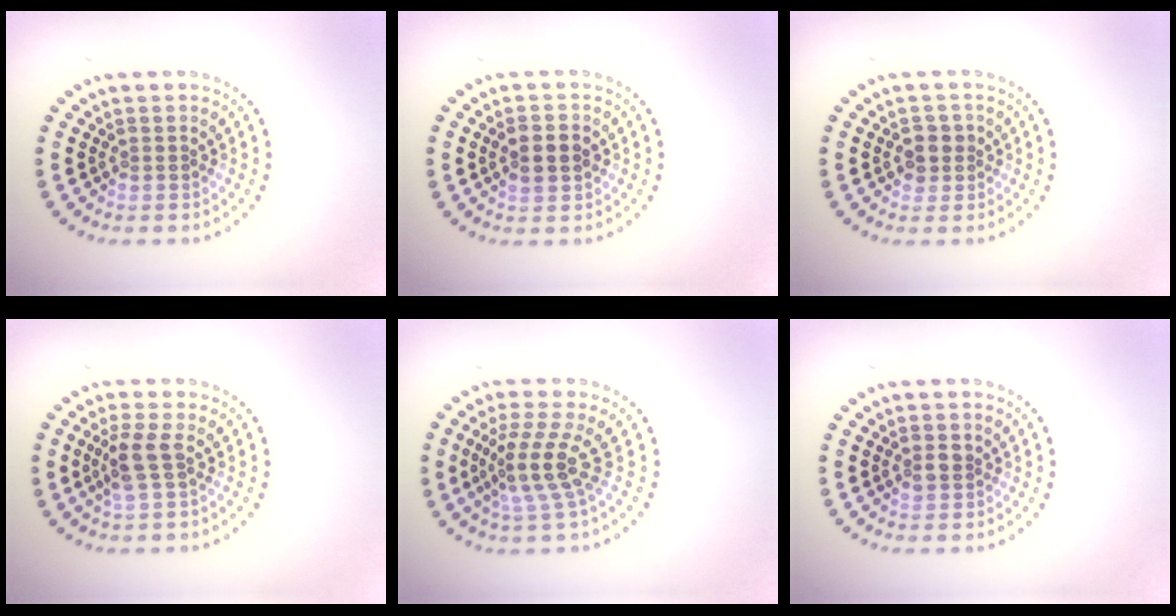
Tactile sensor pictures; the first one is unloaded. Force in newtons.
{"total": 2.4, "press": 2.4, "slide": 0.1}
{"total": 1.7, "press": 1.6, "slide": 0.5}
{"total": 2.4, "press": 2.1, "slide": 1.2}
{"total": 3.8, "press": 2.7, "slide": 2.6}
{"total": 1.4, "press": 1.3, "slide": 0.4}